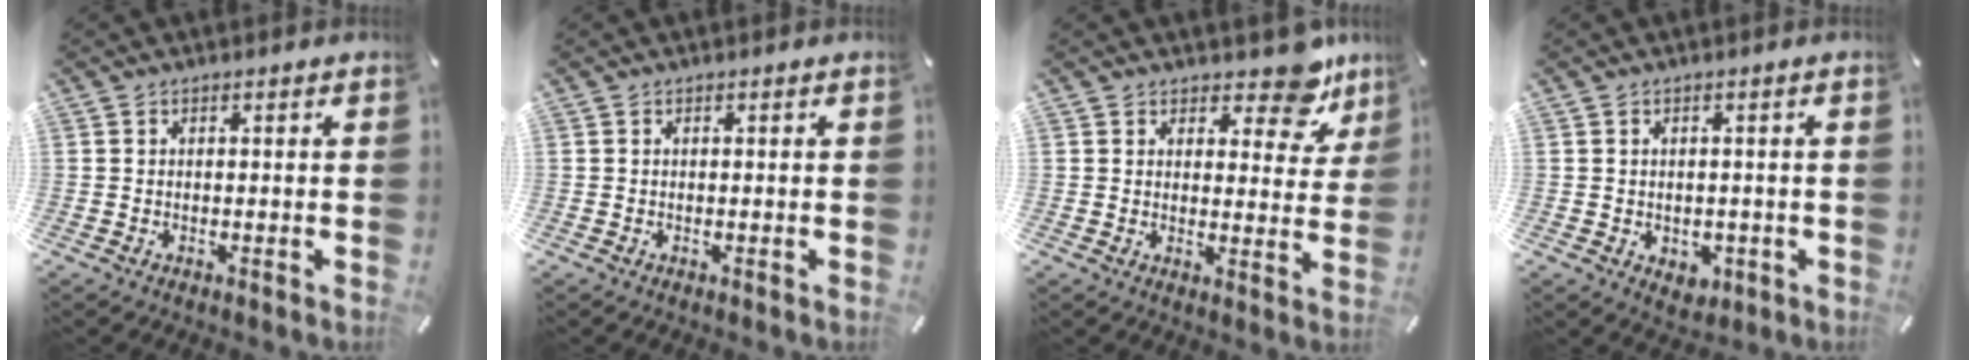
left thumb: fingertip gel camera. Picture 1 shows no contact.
{"total": 0.0}
{"total": 9.8, "force": [7.4, 4.5, 4.6], "torque": [-0.041, -0.055, 0.125]}
{"total": 3.0, "force": [-0.7, 2.6, 1.3], "torque": [-0.007, -0.001, -0.014]}